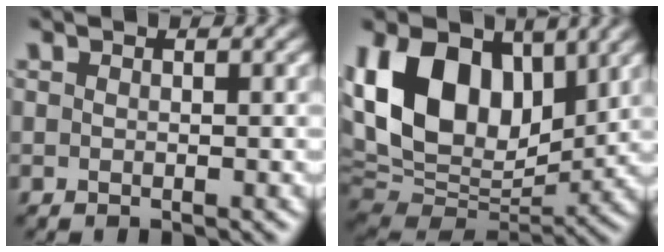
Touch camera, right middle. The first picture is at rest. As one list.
[{"total": 13.8, "force": [4.4, 8.9, 9.5], "torque": [-0.192, 0.024, 0.073]}]